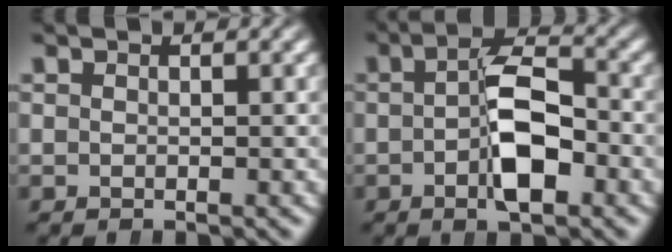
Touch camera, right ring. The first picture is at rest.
{"total": 5.6, "force": [-1.1, 2.2, 5.0], "torque": [-0.077, -0.003, -0.021]}